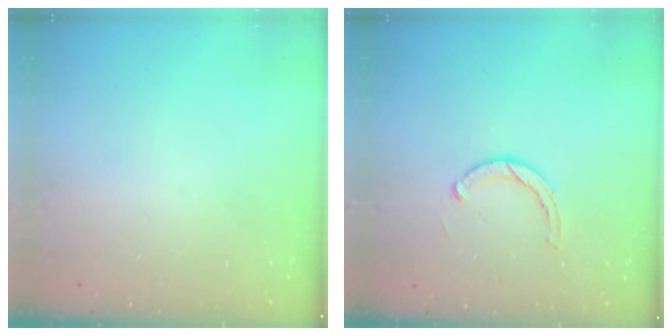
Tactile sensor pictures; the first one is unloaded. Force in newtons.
{"total": 2.8, "press": 2.8, "slide": 0.2}